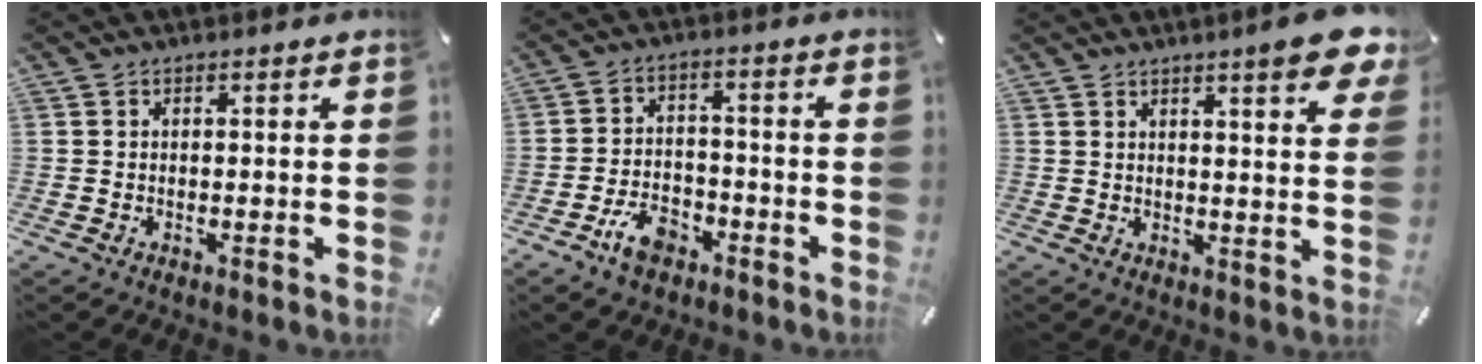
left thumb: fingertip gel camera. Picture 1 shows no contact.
{"total": 7.7, "force": [-4.6, 4.7, 4.0], "torque": [-0.075, 0.027, -0.084]}
{"total": 8.5, "force": [5.5, 1.3, 6.4], "torque": [-0.085, -0.037, 0.087]}